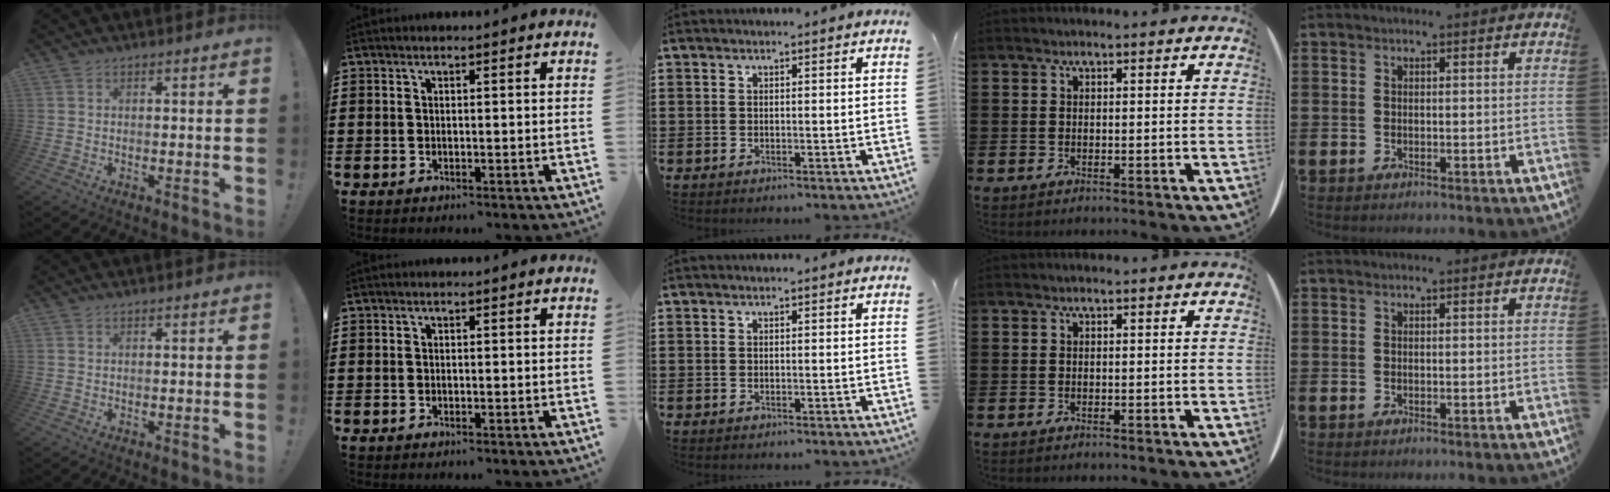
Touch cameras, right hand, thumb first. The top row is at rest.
{}